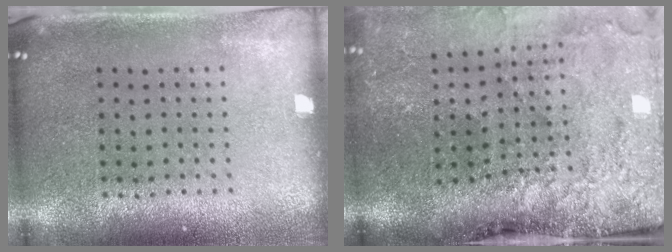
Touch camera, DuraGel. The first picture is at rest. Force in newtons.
{"total": 4.7, "press": 3.6, "slide": 3.0}